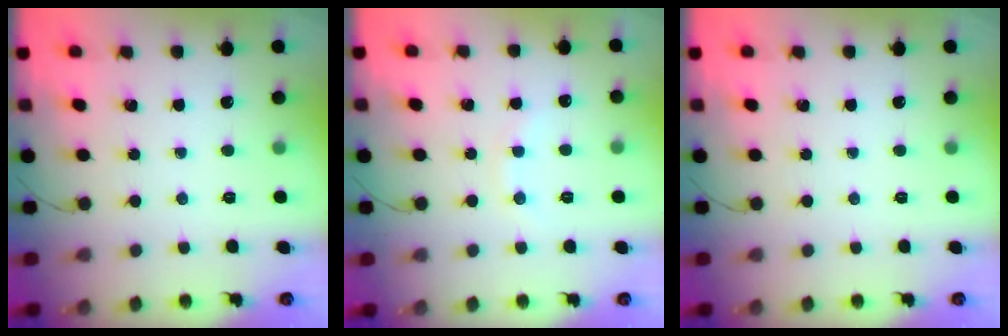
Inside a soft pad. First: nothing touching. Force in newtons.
{"total": 5.8, "press": 5.6, "slide": 1.6}
{"total": 0.0}